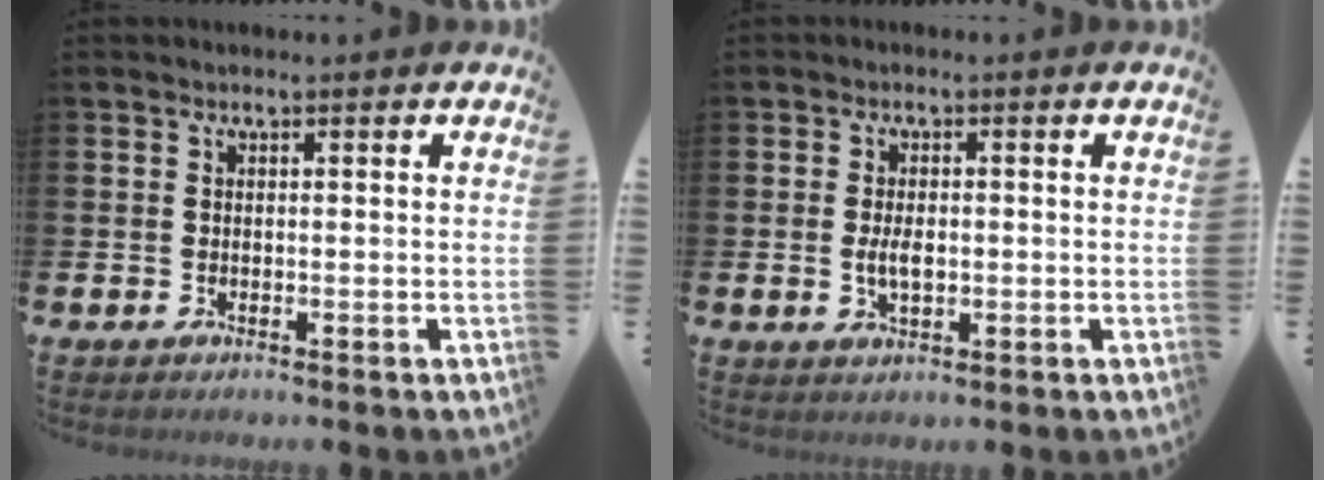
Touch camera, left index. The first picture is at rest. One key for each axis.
{"total": 2.9, "fx": -0.1, "fy": 1.6, "fz": 2.5, "tx": -0.038, "ty": 0.001, "tz": -0.005}